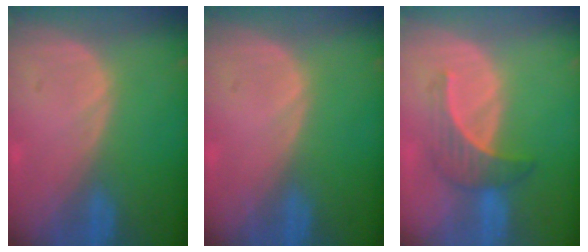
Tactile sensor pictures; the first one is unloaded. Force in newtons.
{"total": 0.0}
{"total": 4.5, "press": 4.4, "slide": 0.8}